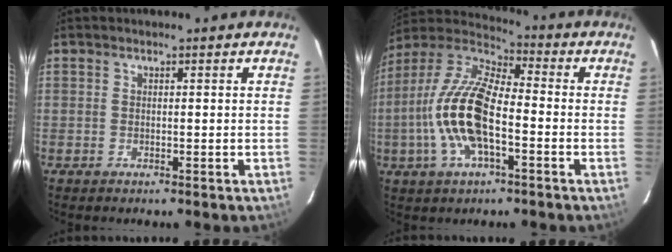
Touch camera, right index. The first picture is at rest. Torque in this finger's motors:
{"motor_torque": [1.79, -0.35, 1.05, 0.21]}